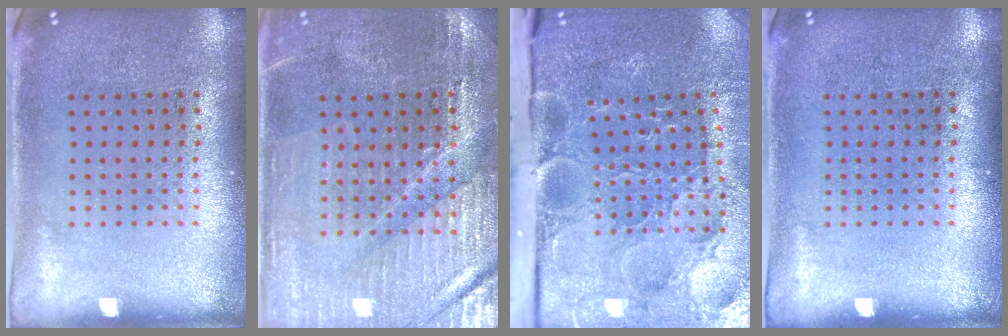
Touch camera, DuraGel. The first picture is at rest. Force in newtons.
{"total": 3.2, "press": 3.1, "slide": 0.4}
{"total": 4.1, "press": 3.7, "slide": 1.7}
{"total": 0.0}